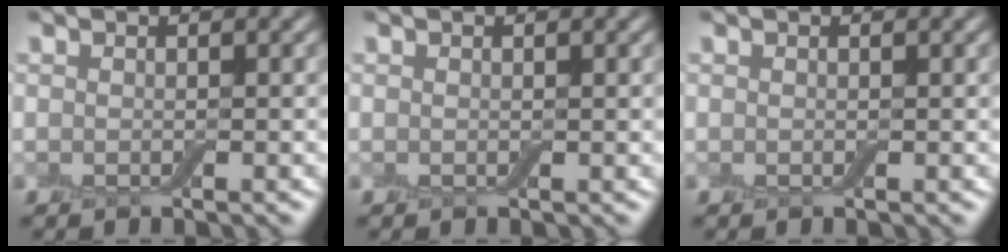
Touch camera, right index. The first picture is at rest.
{"total": 0.0}
{"total": 0.0}